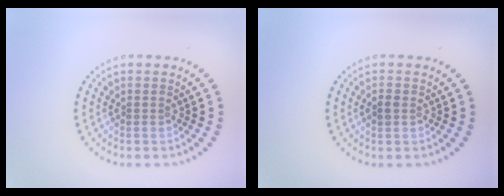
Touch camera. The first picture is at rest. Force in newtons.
{"total": 1.0, "press": 1.0, "slide": 0.1}